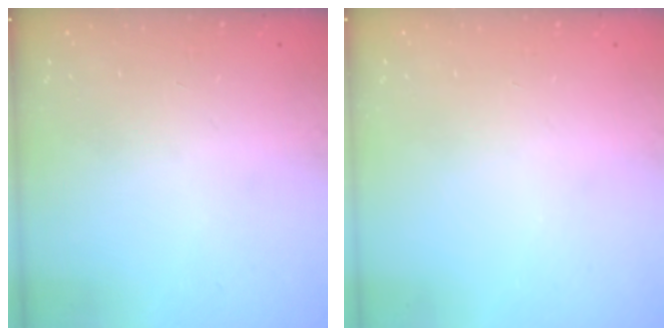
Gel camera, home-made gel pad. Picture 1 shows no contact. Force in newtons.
{"total": 0.0}